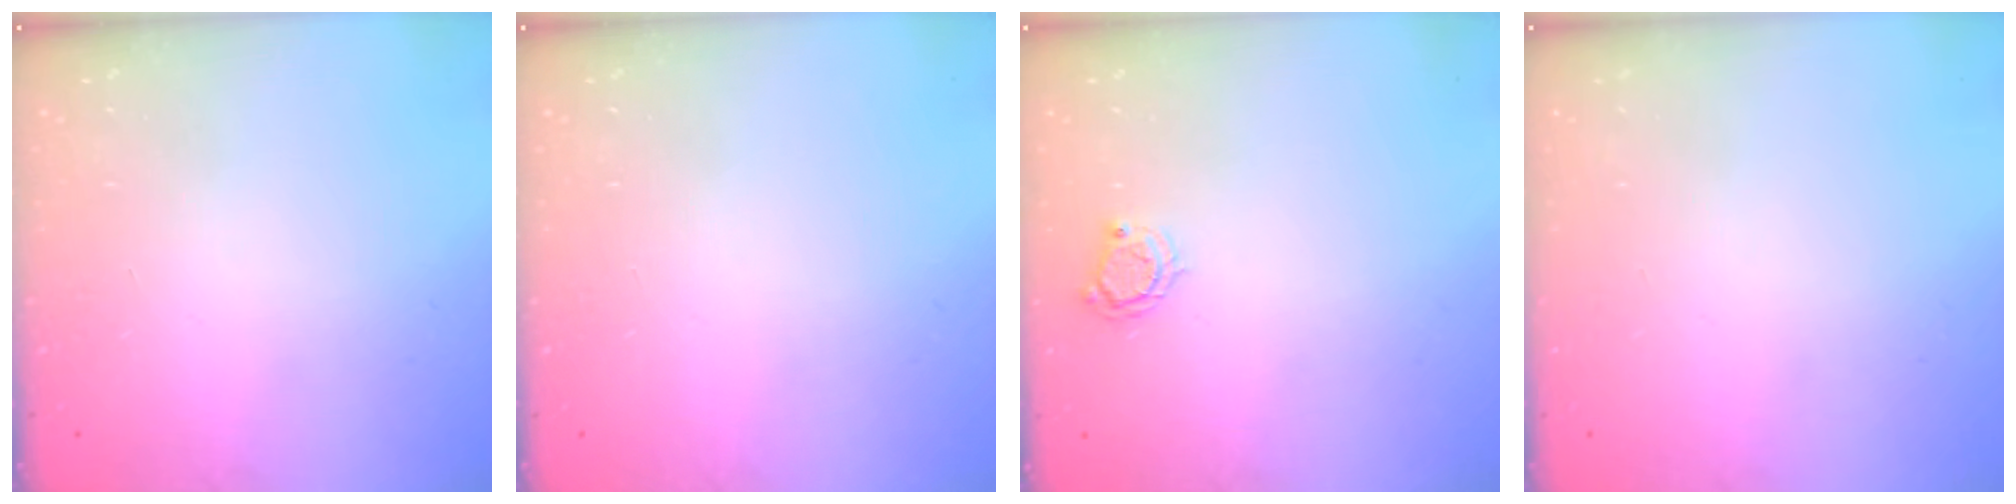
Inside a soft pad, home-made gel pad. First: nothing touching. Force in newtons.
{"total": 0.0}
{"total": 3.8, "press": 3.8, "slide": 0.4}
{"total": 0.0}